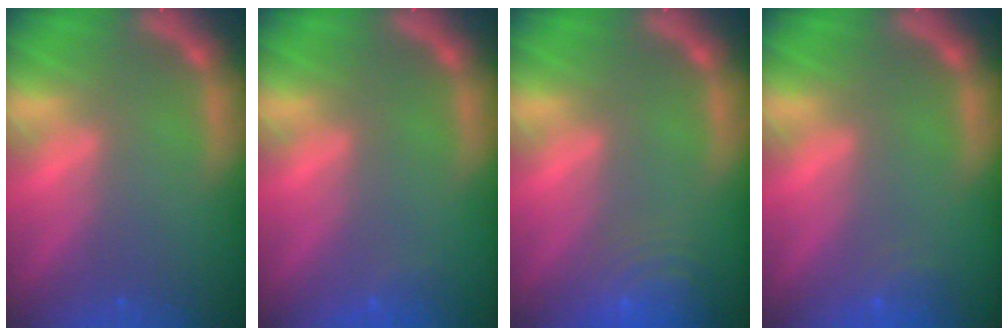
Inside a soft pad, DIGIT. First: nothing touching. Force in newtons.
{"total": 0.9}
{"total": 7.5}
{"total": 1.9}